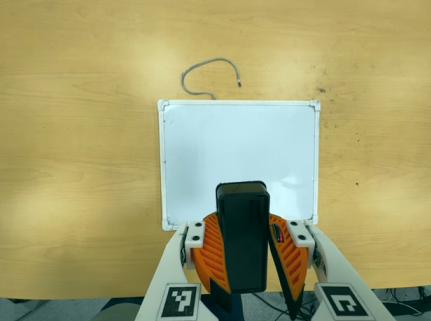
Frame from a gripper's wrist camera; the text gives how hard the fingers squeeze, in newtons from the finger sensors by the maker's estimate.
{"total": 10.8, "left": 11.1, "right": 10.4}